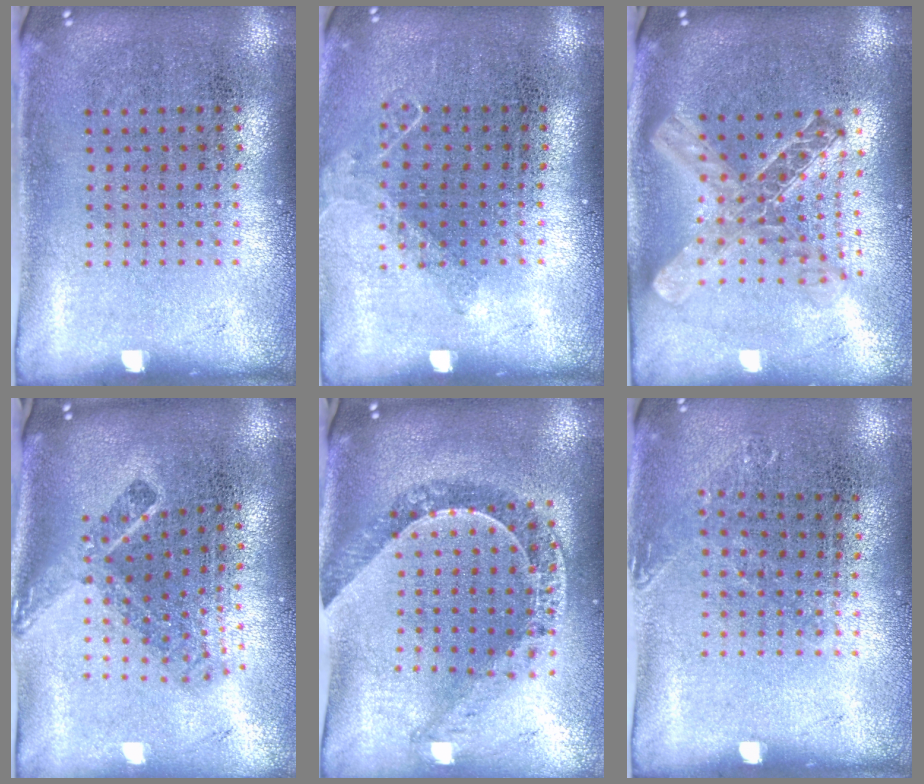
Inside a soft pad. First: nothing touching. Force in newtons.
{"total": 0.8, "press": 0.8, "slide": 0.1}
{"total": 2.1, "press": 1.8, "slide": 1.2}
{"total": 2.2, "press": 1.5, "slide": 1.7}
{"total": 1.1, "press": 1.1, "slide": 0.1}
{"total": 0.8, "press": 0.8, "slide": 0.2}